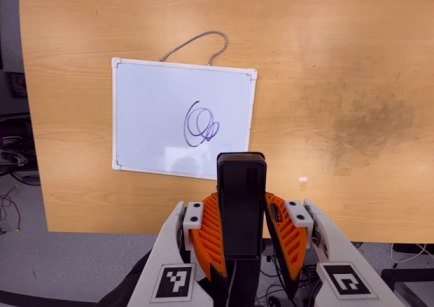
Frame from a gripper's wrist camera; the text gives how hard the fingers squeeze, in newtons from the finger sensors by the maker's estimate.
{"total": 4.0, "left": 2.5, "right": 5.5}